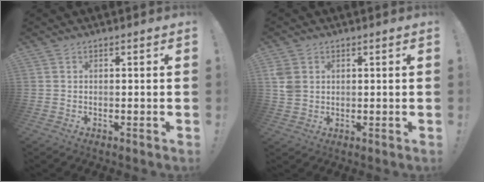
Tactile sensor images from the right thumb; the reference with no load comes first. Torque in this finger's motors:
{"motor_torque": [0.67, 0.86, 0.73, 0.05, 0.00]}